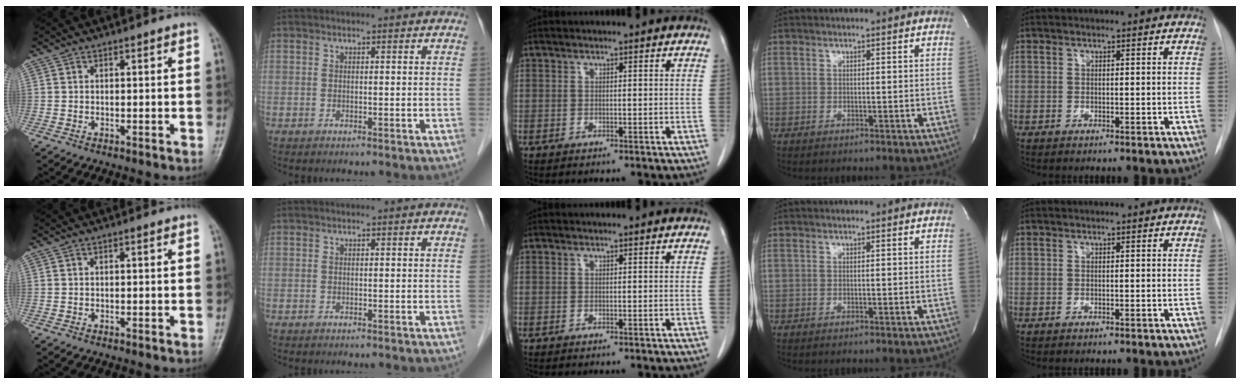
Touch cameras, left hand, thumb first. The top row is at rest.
{}